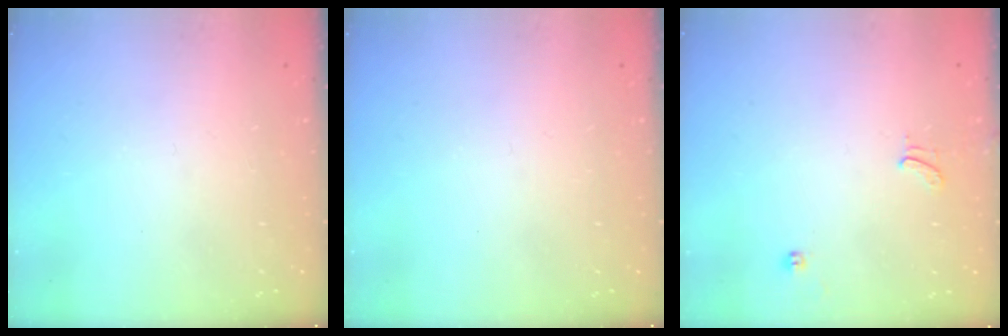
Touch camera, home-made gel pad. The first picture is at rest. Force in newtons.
{"total": 0.0}
{"total": 1.5, "press": 1.2, "slide": 1.0}